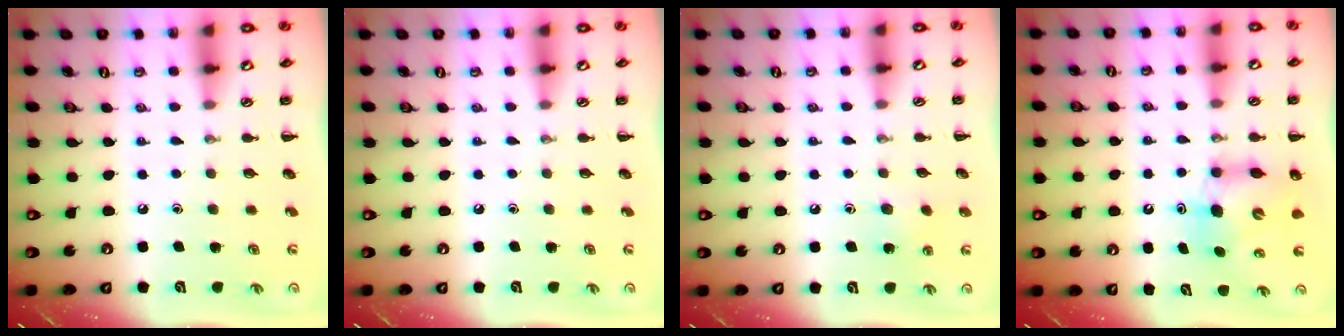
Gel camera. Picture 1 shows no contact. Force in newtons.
{"total": 0.0}
{"total": 5.8, "press": 5.5, "slide": 1.8}
{"total": 6.8, "press": 6.7, "slide": 1.2}